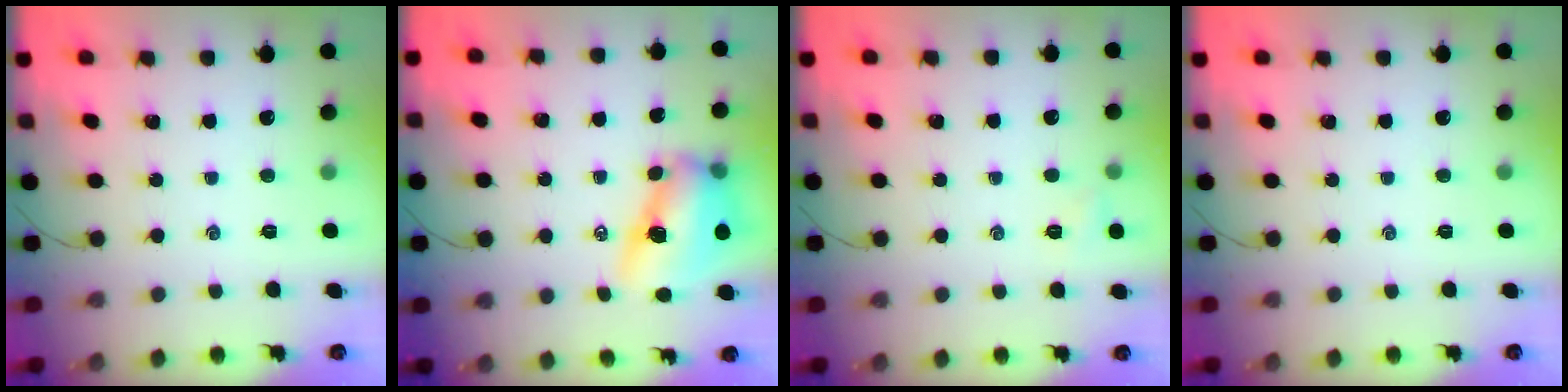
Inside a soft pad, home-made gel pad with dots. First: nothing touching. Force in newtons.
{"total": 12.4, "press": 12.1, "slide": 2.6}
{"total": 3.5, "press": 3.3, "slide": 1.2}
{"total": 0.0}